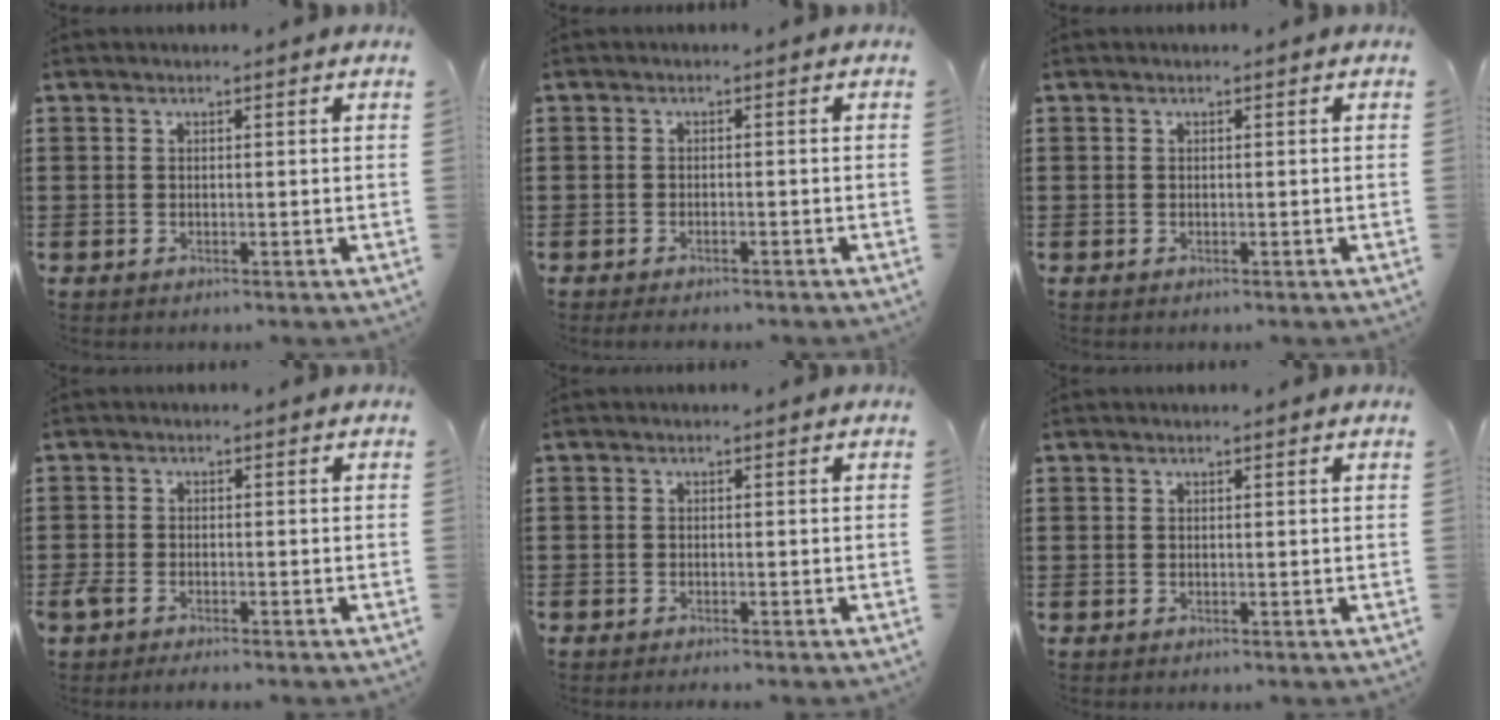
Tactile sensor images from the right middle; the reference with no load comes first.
{"total": 1.0, "force": [-0.9, 0.1, 0.4], "torque": [-0.010, -0.004, -0.016]}
{"total": 0.0}
{"total": 1.9, "force": [-1.5, 0.6, 0.9], "torque": [-0.032, -0.003, -0.035]}
{"total": 0.7, "force": [-0.7, 0.1, 0.0], "torque": [-0.002, -0.001, -0.014]}
{"total": 0.0}